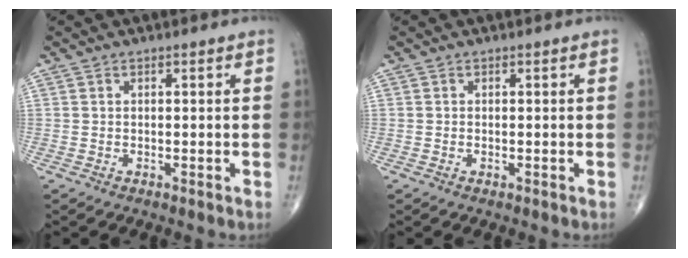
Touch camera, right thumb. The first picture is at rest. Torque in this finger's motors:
{"motor_torque": [-0.30, -0.01, -0.15, -0.06, -0.03]}